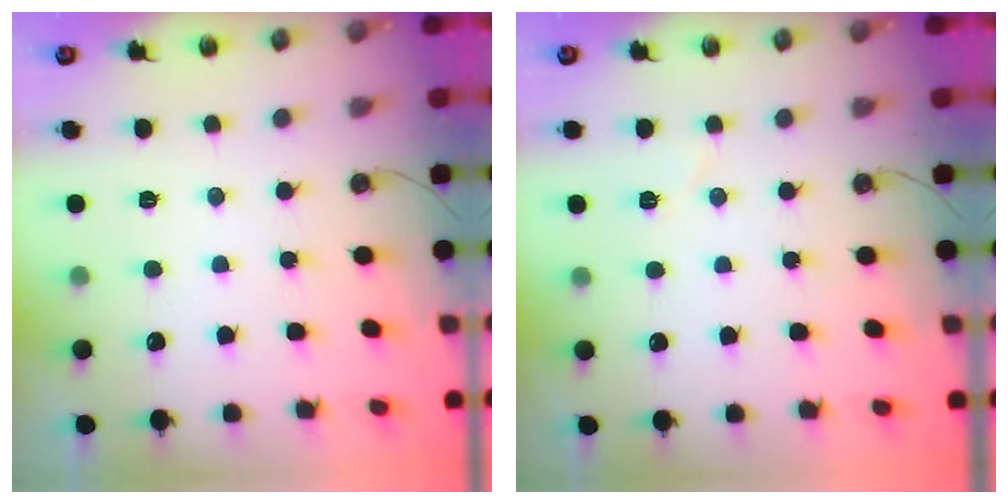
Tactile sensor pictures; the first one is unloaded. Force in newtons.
{"total": 3.9, "press": 3.6, "slide": 1.4}